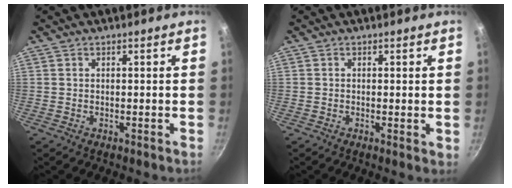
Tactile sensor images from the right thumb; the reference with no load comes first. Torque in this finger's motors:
{"motor_torque": [-0.19, 0.00, -0.43, -0.05, -0.06]}